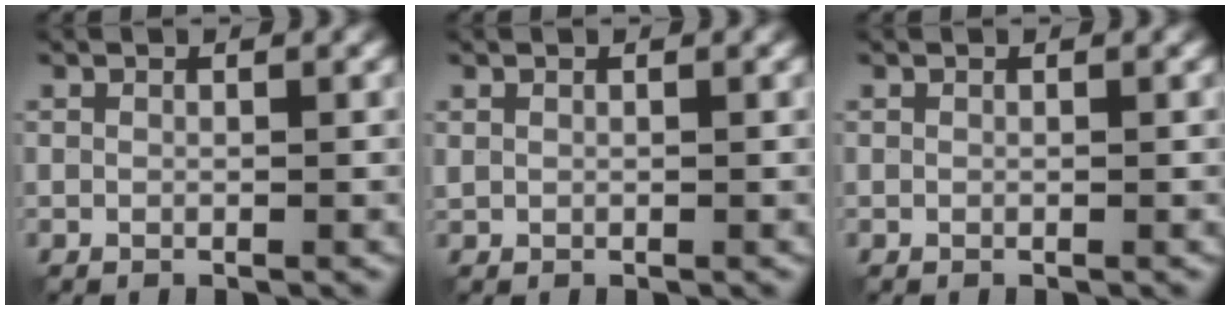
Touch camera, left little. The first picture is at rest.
{"total": 0.0}
{"total": 0.0}